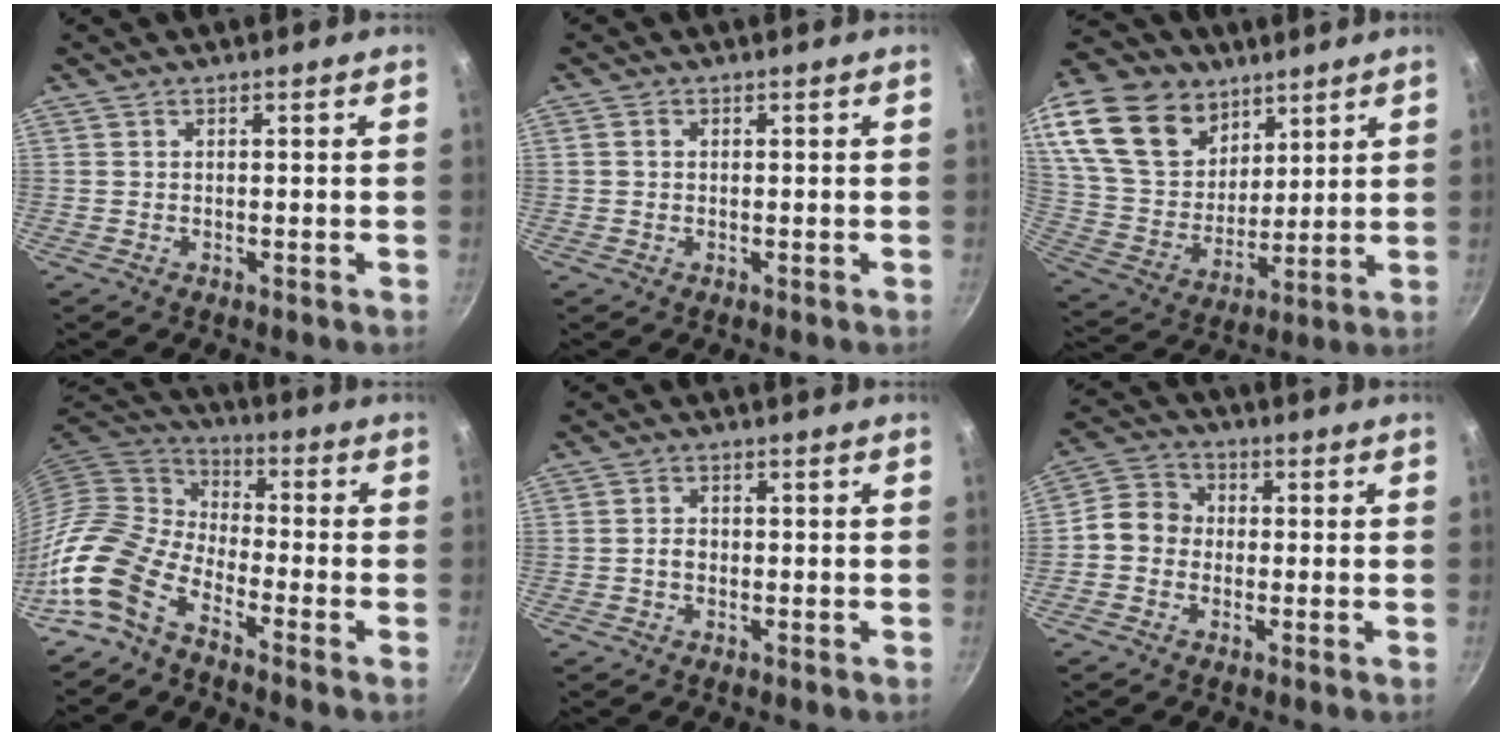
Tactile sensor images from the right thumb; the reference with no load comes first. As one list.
[{"total": 0.8, "force": [0.1, 0.7, 0.4], "torque": [-0.008, 0.004, -0.001]}, {"total": 24.2, "force": [12.7, 16.5, 12.3], "torque": [-0.224, -0.047, 0.240]}, {"total": 12.2, "force": [-8.2, 6.0, 6.8], "torque": [-0.118, 0.070, -0.191]}, {"total": 1.8, "force": [-0.5, 1.3, 1.1], "torque": [-0.014, 0.011, -0.009]}, {"total": 6.4, "force": [-0.9, 5.6, 3.0], "torque": [-0.028, 0.017, -0.040]}]